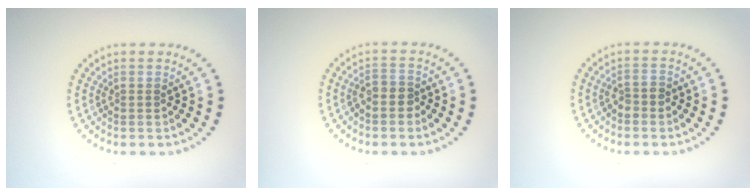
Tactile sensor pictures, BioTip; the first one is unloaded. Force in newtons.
{"total": 2.0, "press": 1.8, "slide": 0.9}
{"total": 1.3, "press": 1.2, "slide": 0.6}